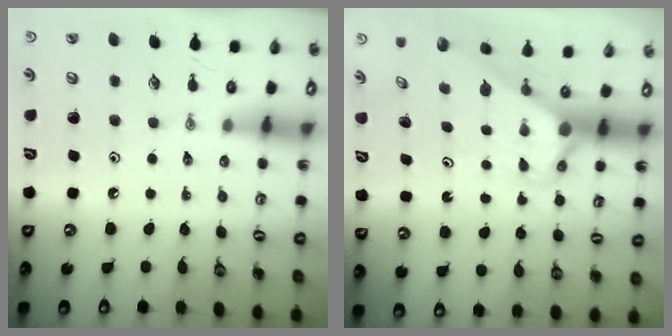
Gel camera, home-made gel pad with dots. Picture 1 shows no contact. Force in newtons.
{"total": 2.7, "press": 2.7, "slide": 0.0}